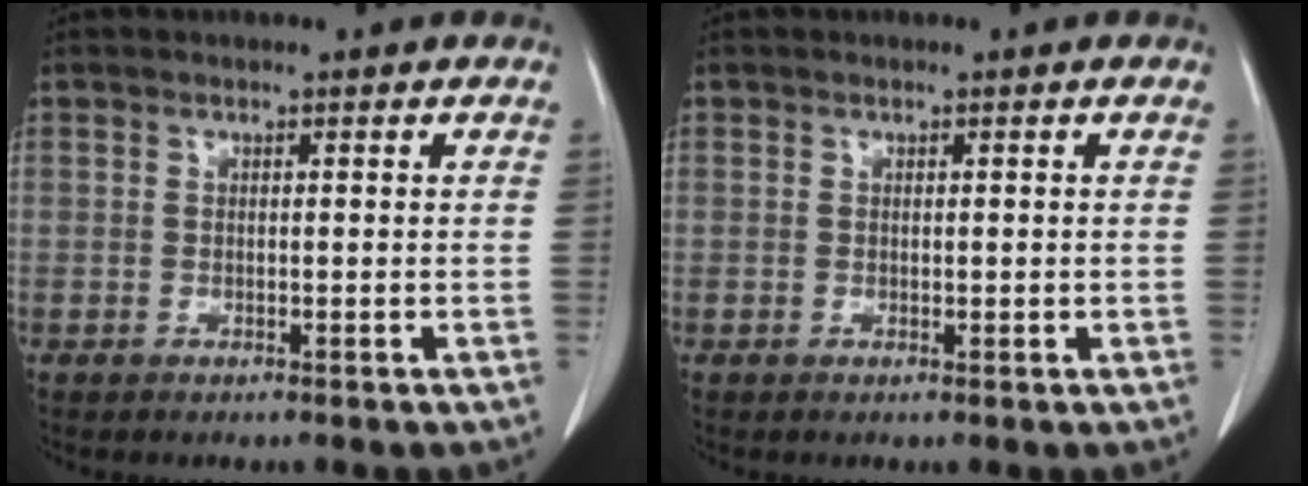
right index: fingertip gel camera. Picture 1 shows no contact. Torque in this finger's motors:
{"motor_torque": [-0.34, 0.47, -0.02, 0.01]}